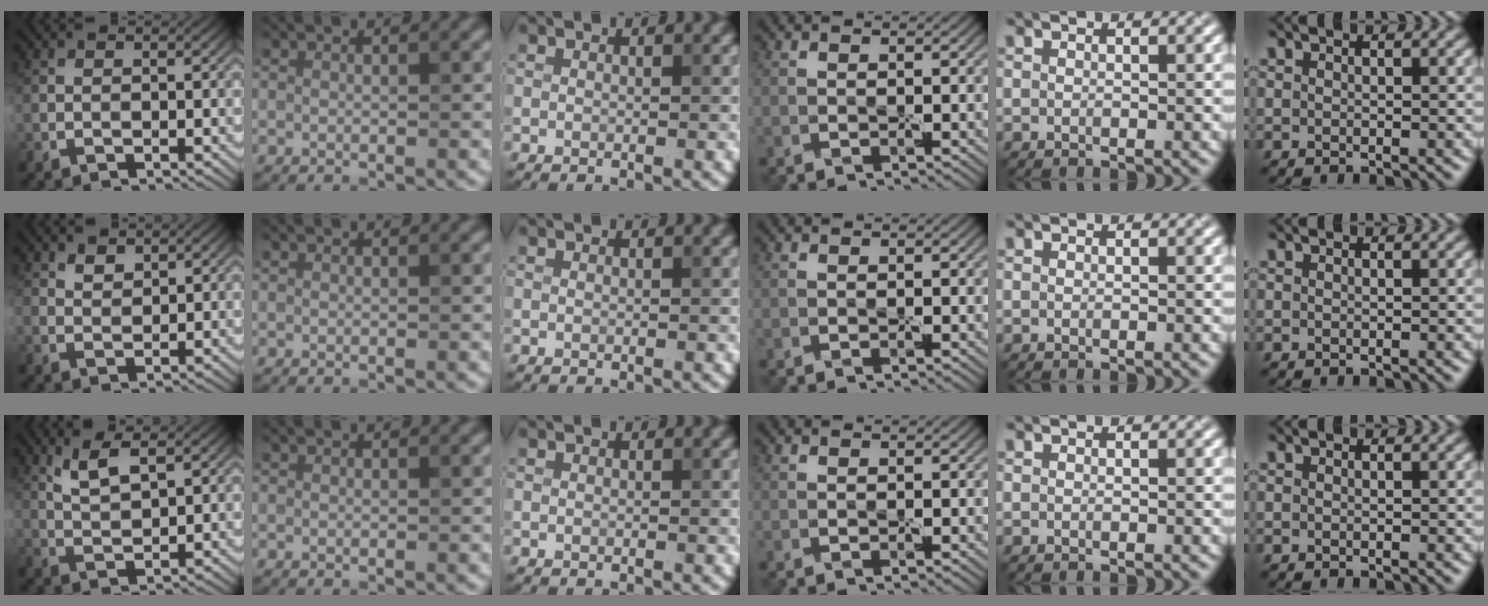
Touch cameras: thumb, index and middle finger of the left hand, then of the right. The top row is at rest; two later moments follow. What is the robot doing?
{"motion": "peel", "object": "bandage"}